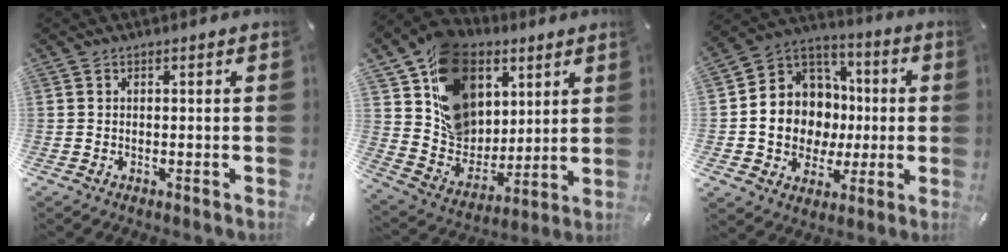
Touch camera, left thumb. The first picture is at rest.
{"total": 17.9, "force": [7.6, 14.4, 7.4], "torque": [-0.135, -0.036, 0.150]}
{"total": 13.0, "force": [-1.6, 12.2, 4.0], "torque": [-0.085, -0.010, -0.017]}